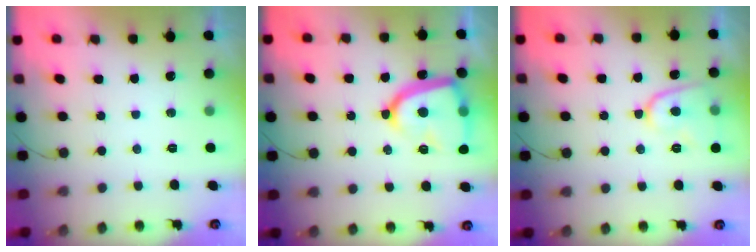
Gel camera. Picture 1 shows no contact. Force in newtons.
{"total": 17.4, "press": 17.3, "slide": 1.7}
{"total": 9.8, "press": 9.7, "slide": 1.1}